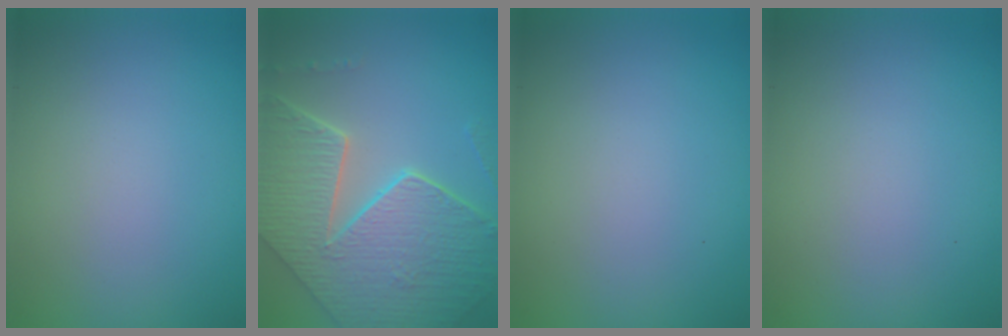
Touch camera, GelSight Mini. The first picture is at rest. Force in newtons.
{"total": 8.7, "press": 6.3, "slide": 6.1}
{"total": 0.0}
{"total": 0.0}